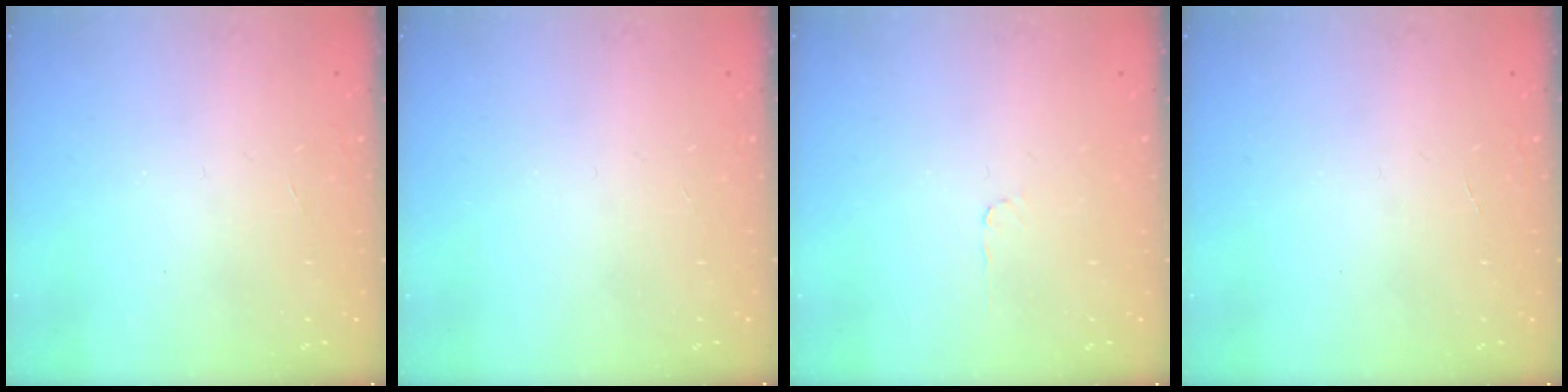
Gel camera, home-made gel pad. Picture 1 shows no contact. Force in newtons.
{"total": 0.0}
{"total": 2.7, "press": 2.6, "slide": 0.3}
{"total": 0.0}